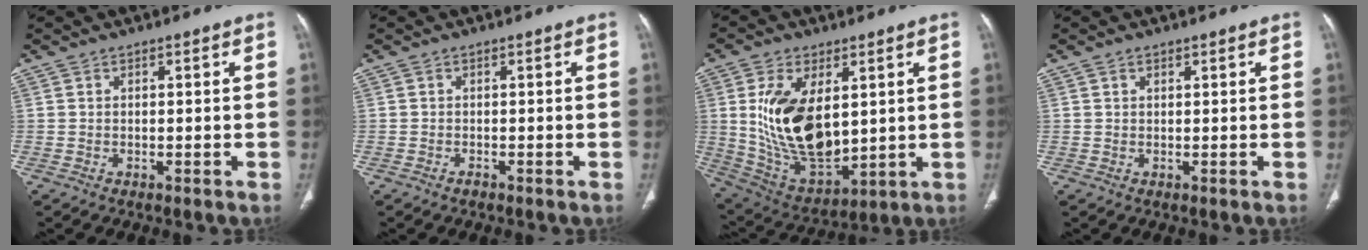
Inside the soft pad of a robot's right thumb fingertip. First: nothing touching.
{"total": 0.6, "force": [-0.5, 0.4, 0.2], "torque": [-0.003, 0.000, -0.011]}
{"total": 18.6, "force": [3.1, 10.1, 15.3], "torque": [-0.267, -0.022, 0.080]}
{"total": 0.8, "force": [0.5, 0.5, 0.4], "torque": [-0.005, -0.002, 0.007]}